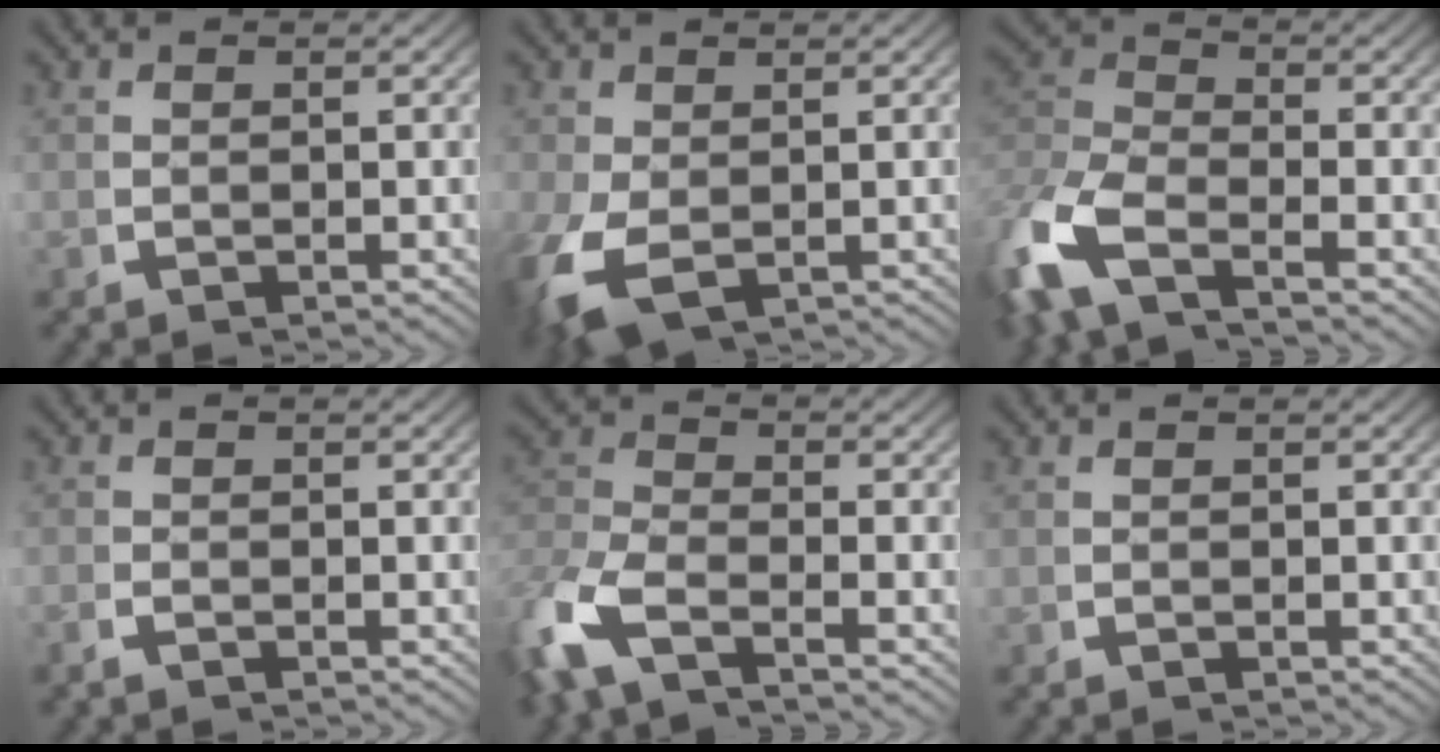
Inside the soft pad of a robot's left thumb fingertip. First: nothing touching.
{"total": 5.0, "force": [-1.4, 3.1, 3.7], "torque": [-0.097, -0.030, 0.001]}
{"total": 7.3, "force": [-2.4, 4.8, 5.0], "torque": [-0.128, -0.008, -0.046]}
{"total": 0.6, "force": [-0.5, 0.3, 0.3], "torque": [-0.010, -0.003, -0.011]}
{"total": 5.4, "force": [-2.2, 3.2, 3.7], "torque": [-0.094, -0.004, -0.046]}
{"total": 0.0}